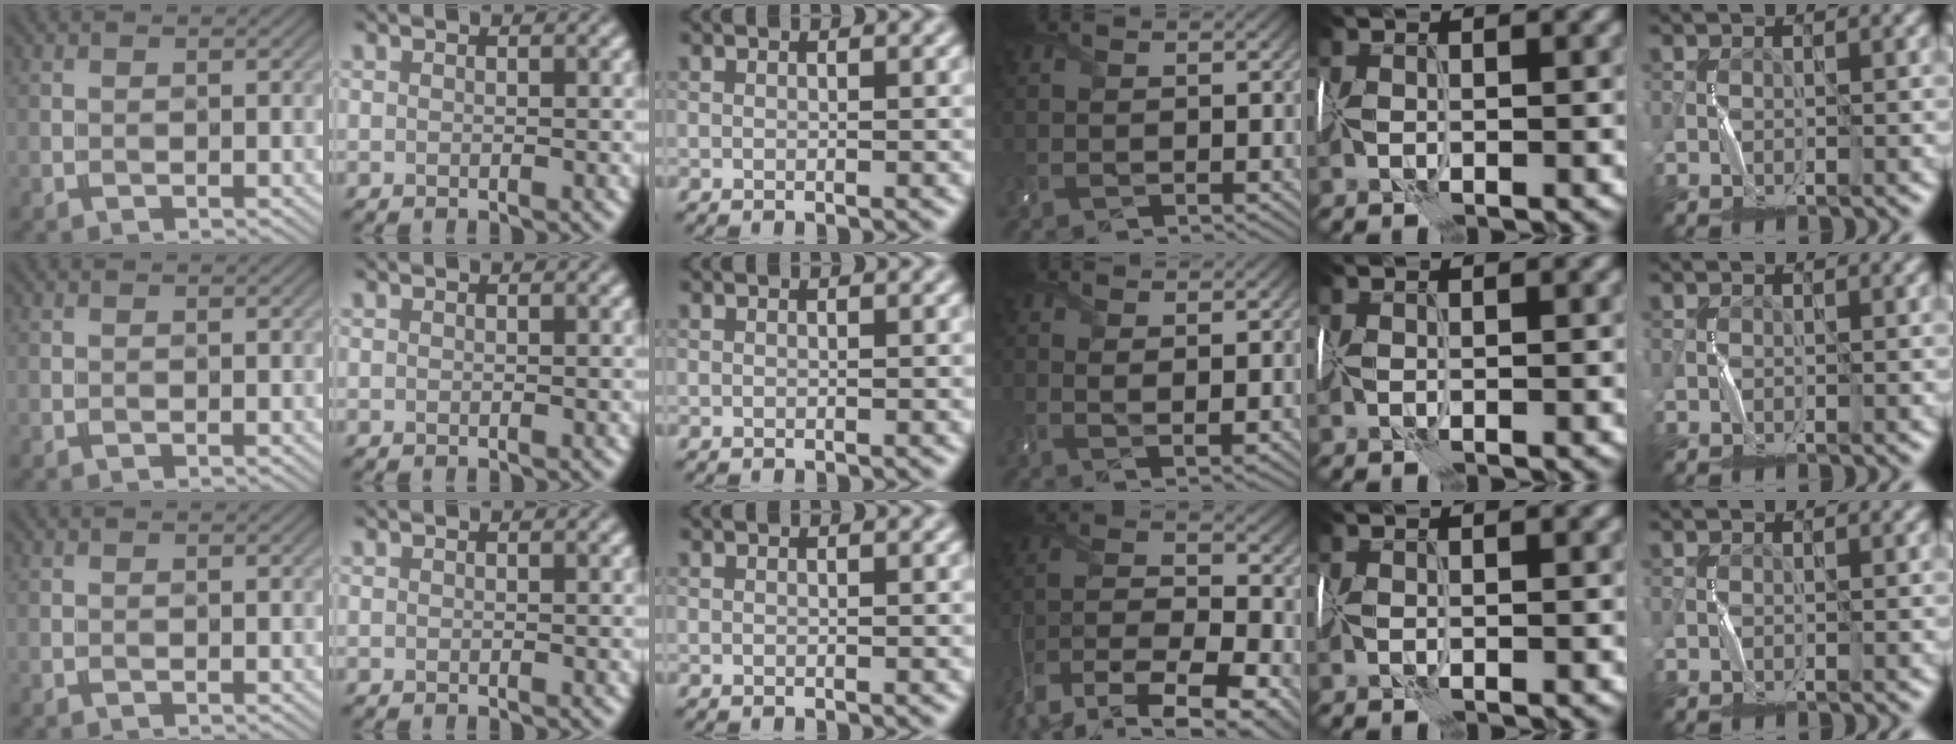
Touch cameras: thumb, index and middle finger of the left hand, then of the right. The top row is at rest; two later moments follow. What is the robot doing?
{"motion": "wrap", "object": "sponge"}